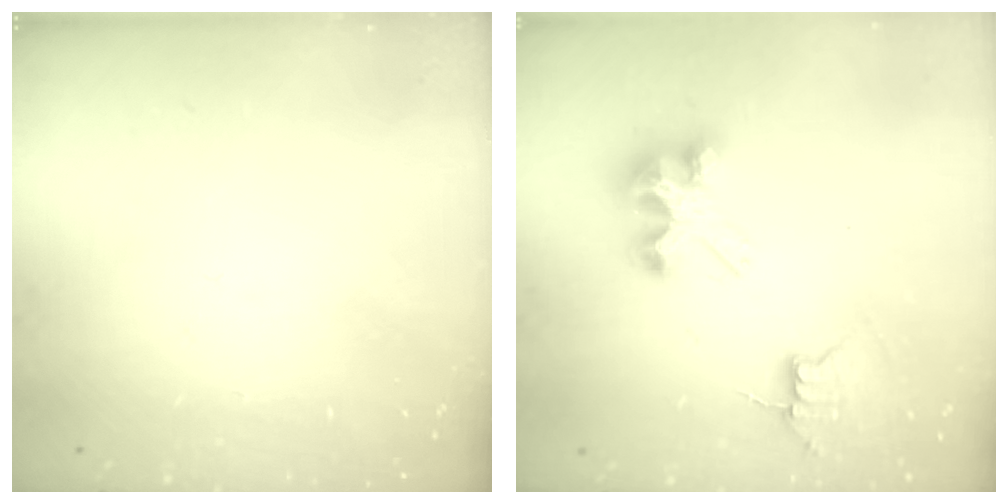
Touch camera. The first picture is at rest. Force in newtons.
{"total": 7.3, "press": 7.3, "slide": 0.6}